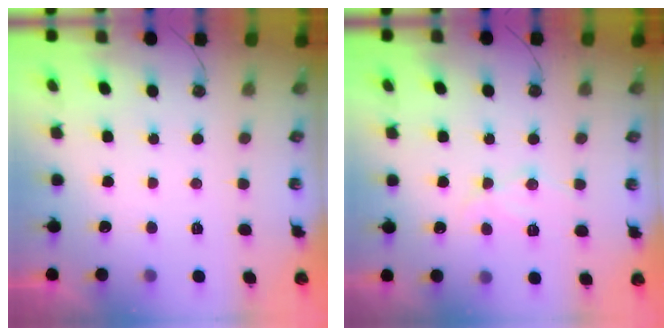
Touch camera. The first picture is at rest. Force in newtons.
{"total": 11.1, "press": 11.0, "slide": 0.9}